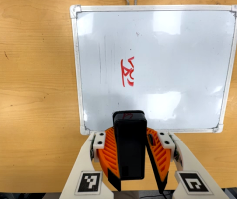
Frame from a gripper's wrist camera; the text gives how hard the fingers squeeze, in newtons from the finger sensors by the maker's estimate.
{"total": 9.5, "left": 9.7, "right": 9.3}